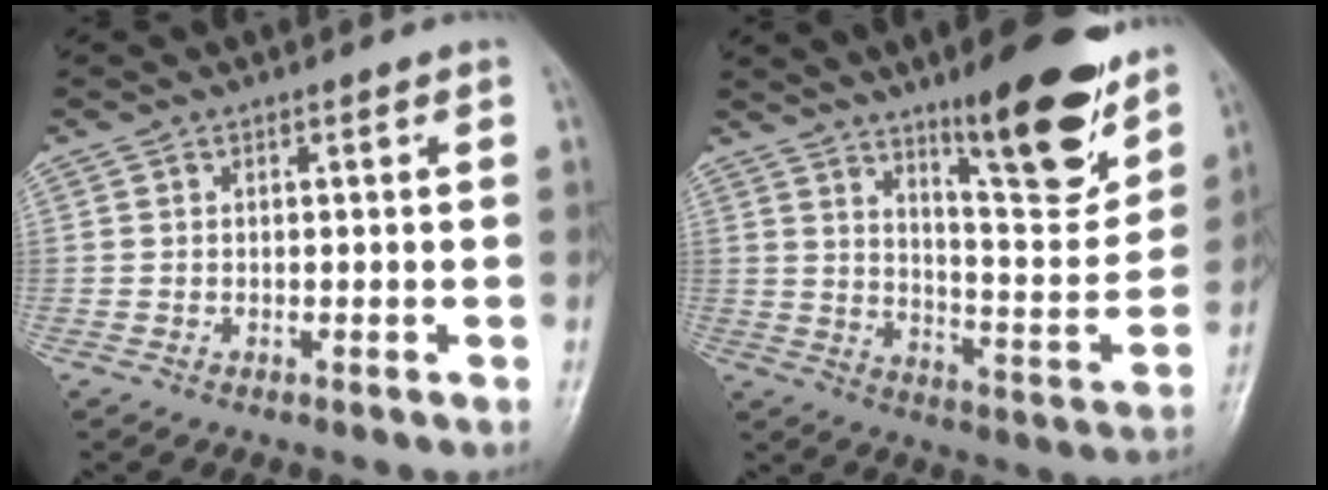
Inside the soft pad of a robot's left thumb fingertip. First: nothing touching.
{"total": 18.3, "force": [12.0, 4.5, 13.0], "torque": [-0.149, -0.077, 0.188]}